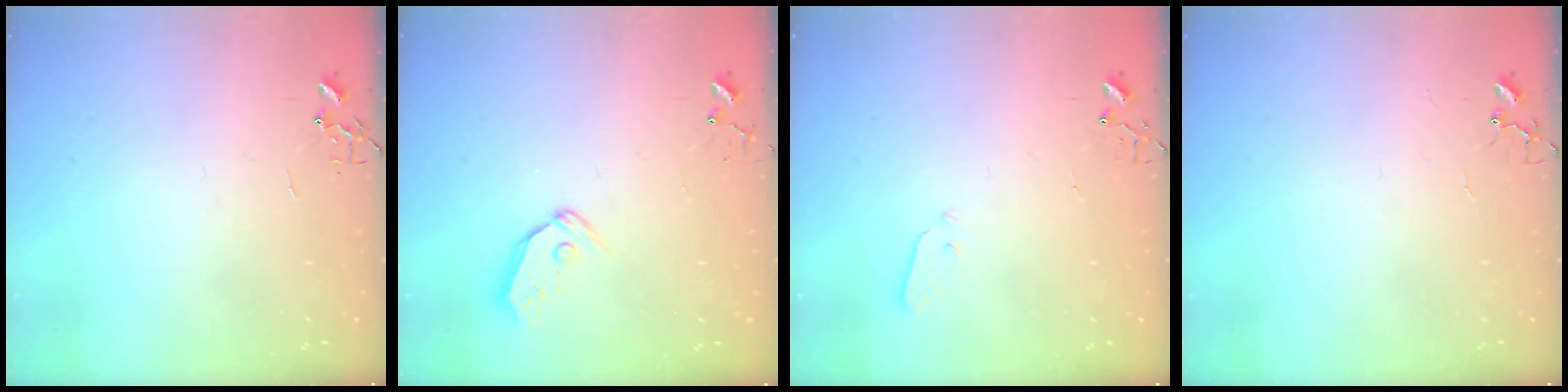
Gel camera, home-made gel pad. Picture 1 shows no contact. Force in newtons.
{"total": 7.3, "press": 7.2, "slide": 0.8}
{"total": 2.2, "press": 2.1, "slide": 0.3}
{"total": 3.8, "press": 3.7, "slide": 0.3}